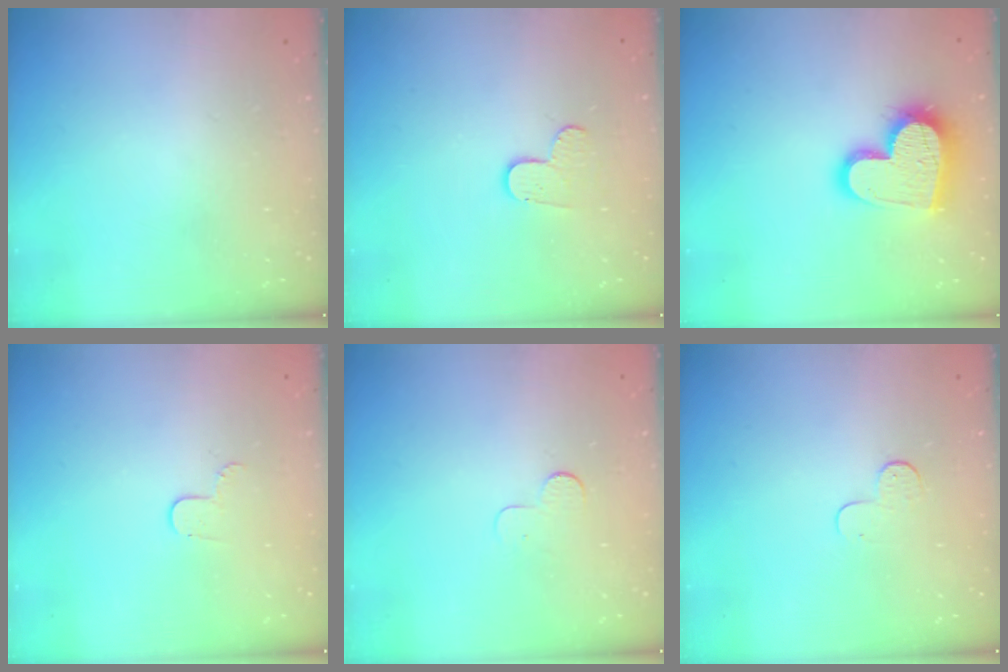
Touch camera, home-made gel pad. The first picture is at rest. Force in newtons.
{"total": 3.3, "press": 3.3, "slide": 0.3}
{"total": 16.4, "press": 16.3, "slide": 1.2}
{"total": 4.0, "press": 3.9, "slide": 0.3}
{"total": 2.9, "press": 2.9, "slide": 0.3}
{"total": 5.0, "press": 4.9, "slide": 0.5}